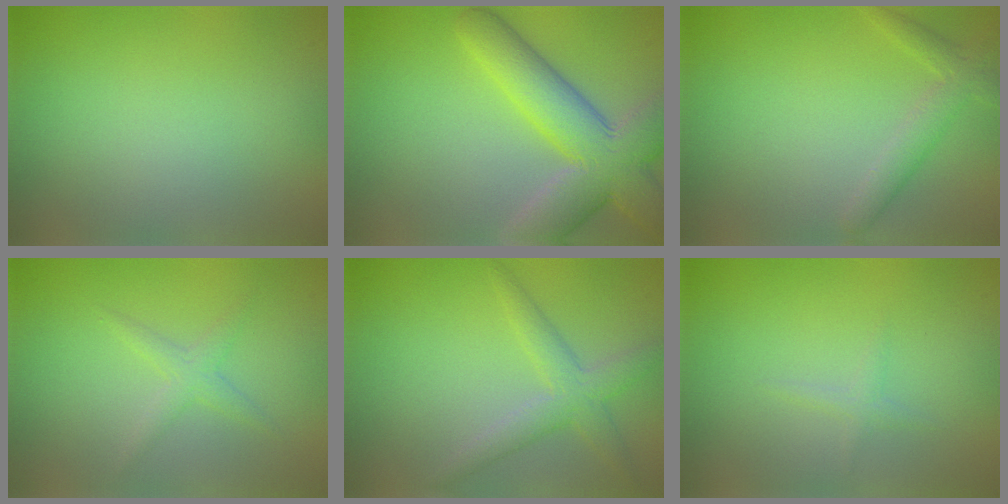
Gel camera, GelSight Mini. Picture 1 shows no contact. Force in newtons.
{"total": 9.0, "press": 9.0, "slide": 0.4}
{"total": 2.5, "press": 2.5, "slide": 0.1}
{"total": 1.6, "press": 1.6, "slide": 0.1}
{"total": 3.1, "press": 3.1, "slide": 0.0}
{"total": 0.8, "press": 0.8, "slide": 0.1}